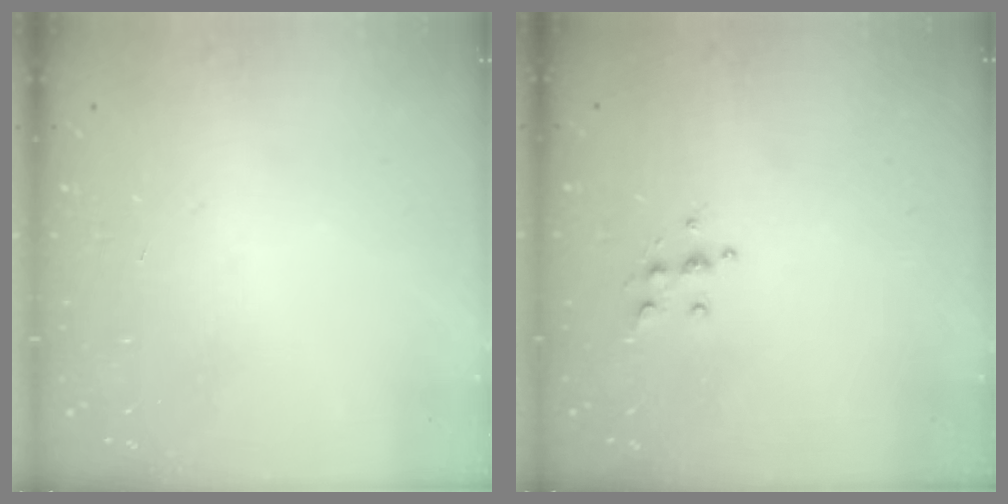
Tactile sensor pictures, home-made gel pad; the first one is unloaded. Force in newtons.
{"total": 6.7, "press": 6.7, "slide": 0.8}